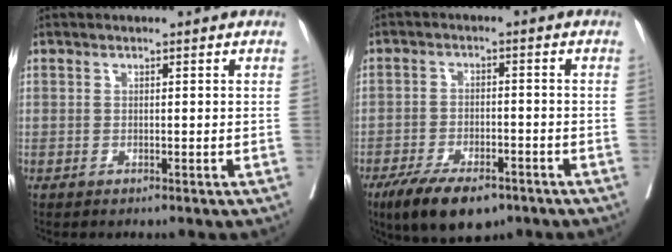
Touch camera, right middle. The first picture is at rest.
{"total": 10.3, "force": [-7.1, 4.0, 6.2], "torque": [-0.102, -0.009, -0.116]}